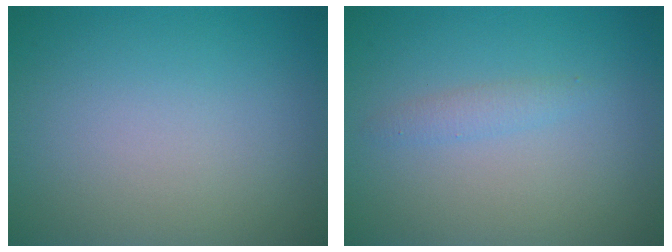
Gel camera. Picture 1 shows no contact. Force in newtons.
{"total": 1.2, "press": 1.2, "slide": 0.0}